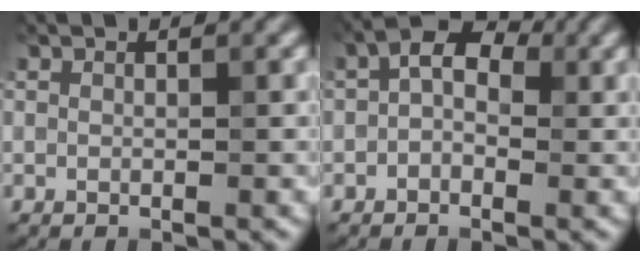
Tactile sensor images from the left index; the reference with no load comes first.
{"total": 3.4, "force": [0.0, 2.2, 2.6], "torque": [-0.033, 0.010, -0.017]}